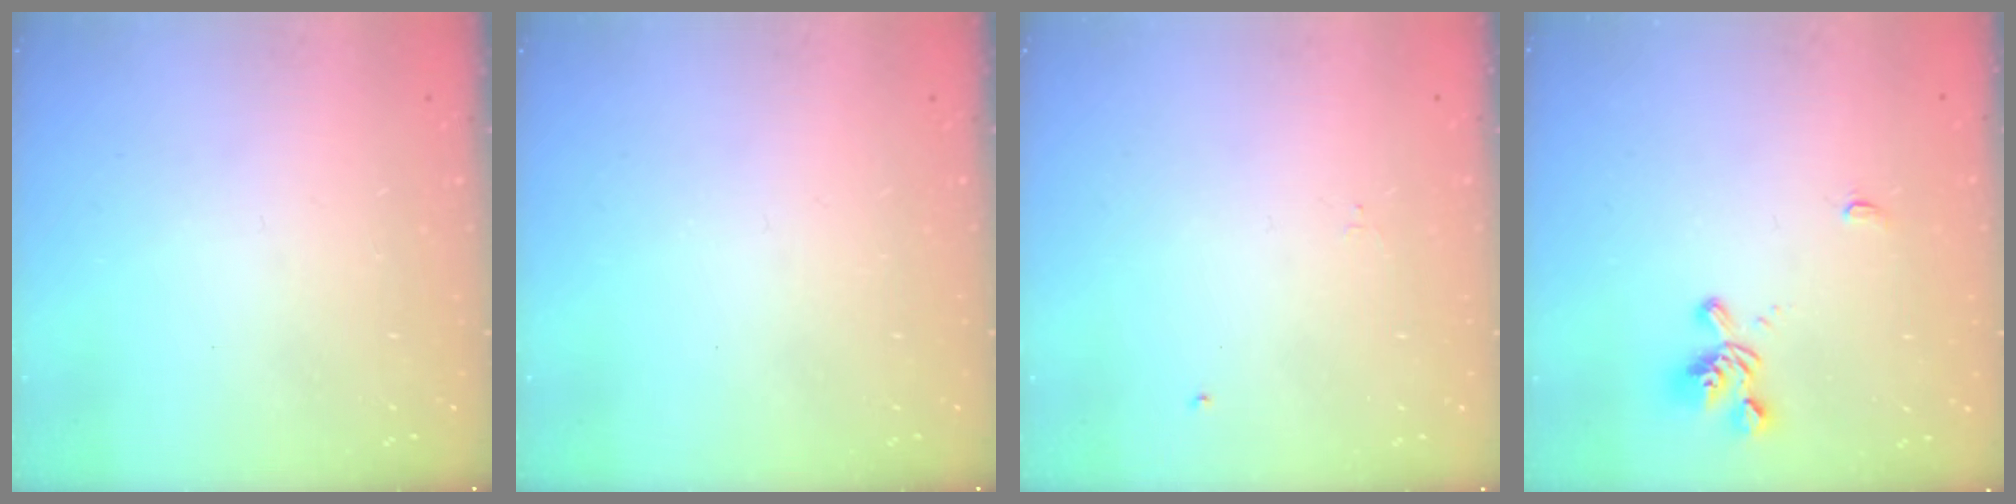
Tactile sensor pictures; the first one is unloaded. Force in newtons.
{"total": 0.0}
{"total": 0.6, "press": 0.5, "slide": 0.2}
{"total": 1.2, "press": 0.7, "slide": 1.0}